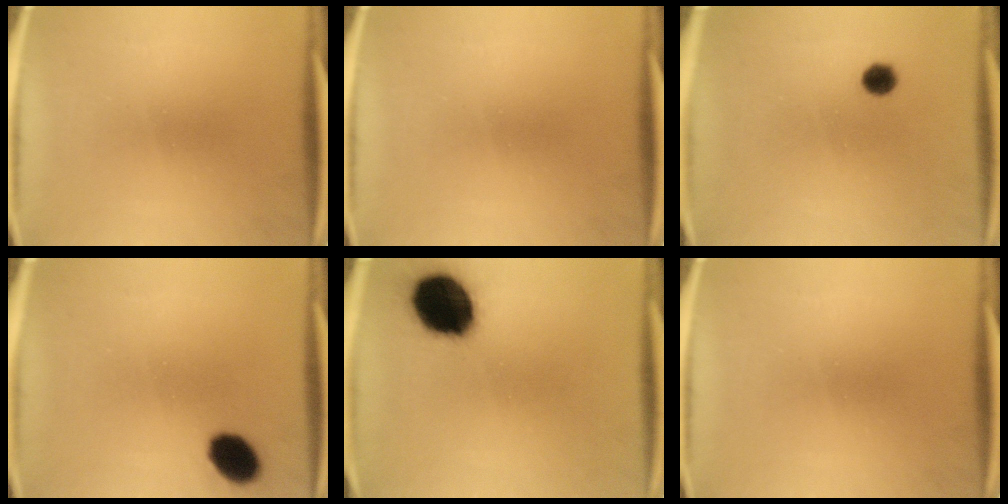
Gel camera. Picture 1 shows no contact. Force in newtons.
{"total": 0.0}
{"total": 2.5}
{"total": 7.3}
{"total": 18.2}
{"total": 0.0}